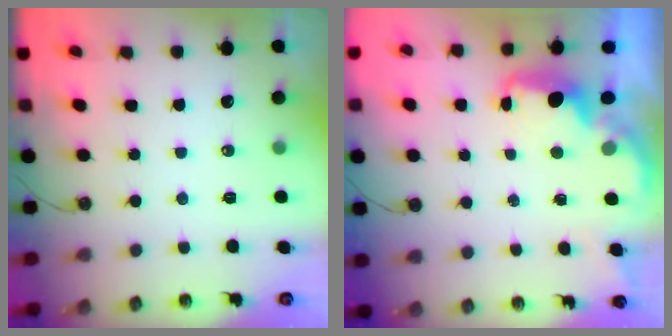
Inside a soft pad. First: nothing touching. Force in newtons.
{"total": 2.1, "press": 2.0, "slide": 0.6}